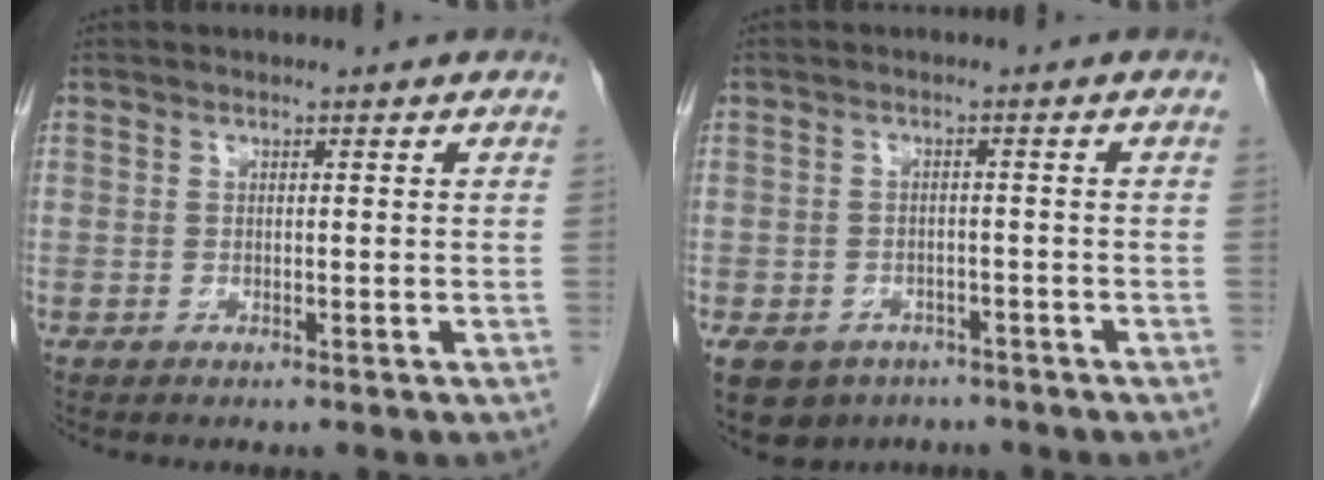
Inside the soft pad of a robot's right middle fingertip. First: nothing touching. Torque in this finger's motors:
{"motor_torque": [0.50, -0.58, 0.31, 0.08]}